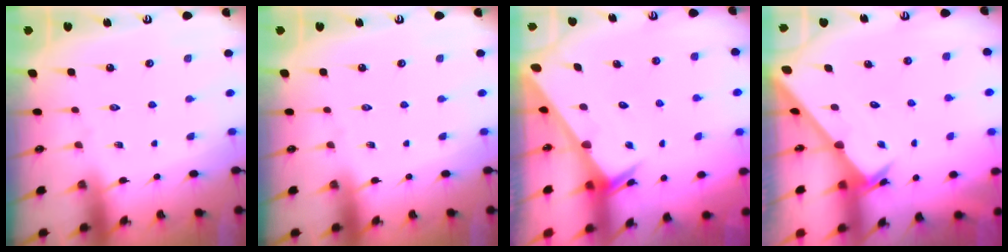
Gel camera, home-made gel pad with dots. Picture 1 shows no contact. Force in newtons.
{"total": 0.0}
{"total": 2.3, "press": 2.3, "slide": 0.0}
{"total": 2.5, "press": 2.5, "slide": 0.2}